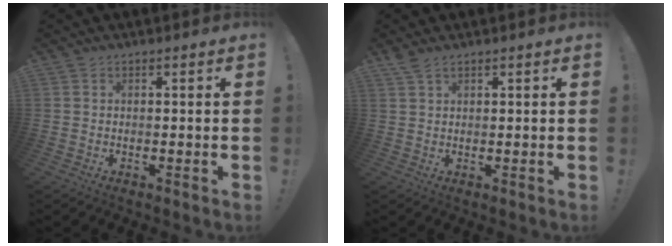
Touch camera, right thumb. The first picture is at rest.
{"total": 2.6, "force": [2.2, 0.5, 1.3], "torque": [-0.022, -0.011, 0.039]}